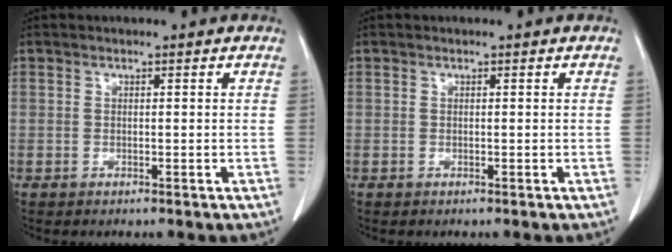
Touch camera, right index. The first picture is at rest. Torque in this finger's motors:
{"motor_torque": [0.00, 0.00, 0.02, 0.00]}